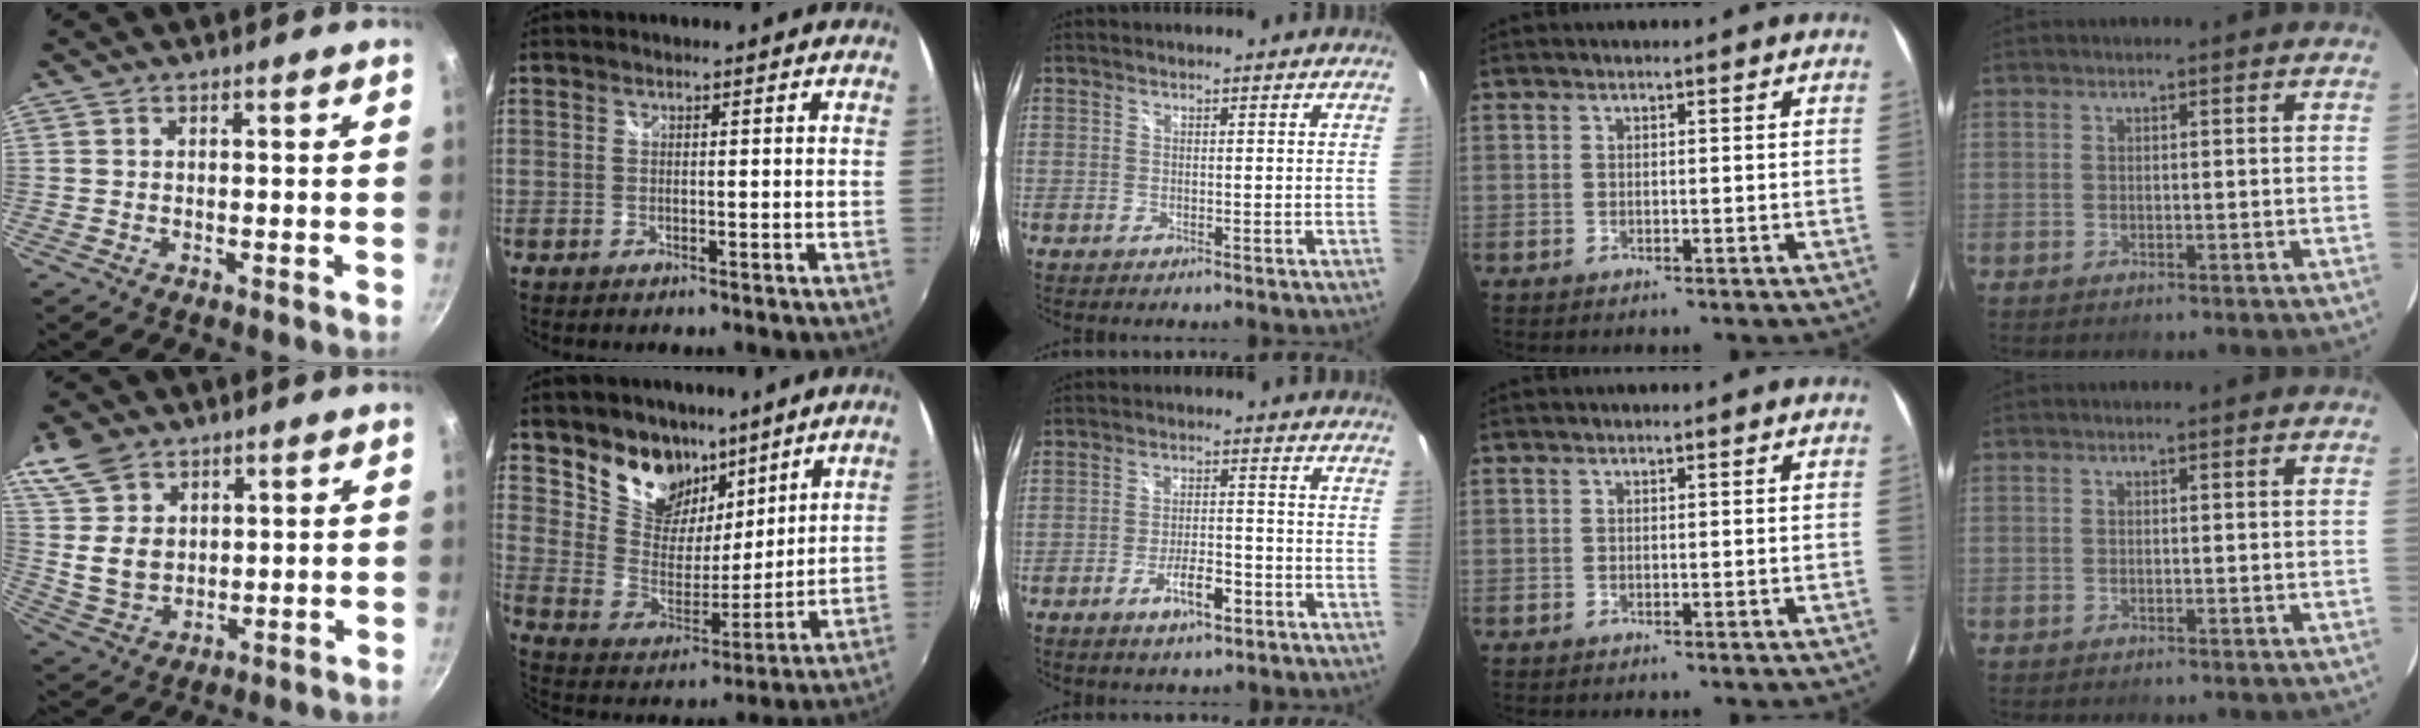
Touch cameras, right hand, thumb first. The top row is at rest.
{"thumb": {"total": 10.9, "force": [5.5, 7.7, 5.4], "torque": [-0.081, -0.025, 0.117]}, "index": {"total": 14.4, "force": [9.7, 9.2, 5.3], "torque": [-0.117, 0.001, 0.183]}, "middle": {"total": 6.4, "force": [-3.9, 2.3, 4.5], "torque": [-0.088, 0.000, -0.058]}}